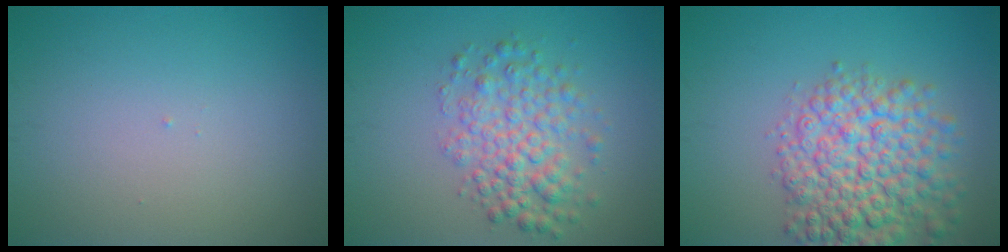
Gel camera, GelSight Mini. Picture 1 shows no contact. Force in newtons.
{"total": 4.6, "press": 4.6, "slide": 0.1}
{"total": 8.2, "press": 8.2, "slide": 0.3}